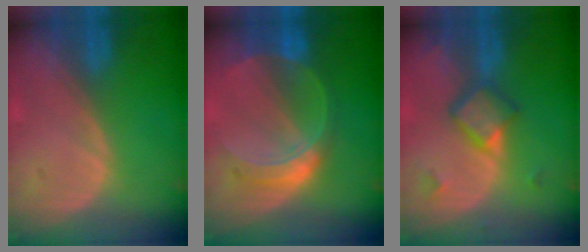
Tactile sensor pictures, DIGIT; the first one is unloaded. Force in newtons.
{"total": 7.6, "press": 6.7, "slide": 3.5}
{"total": 5.8, "press": 5.0, "slide": 3.0}